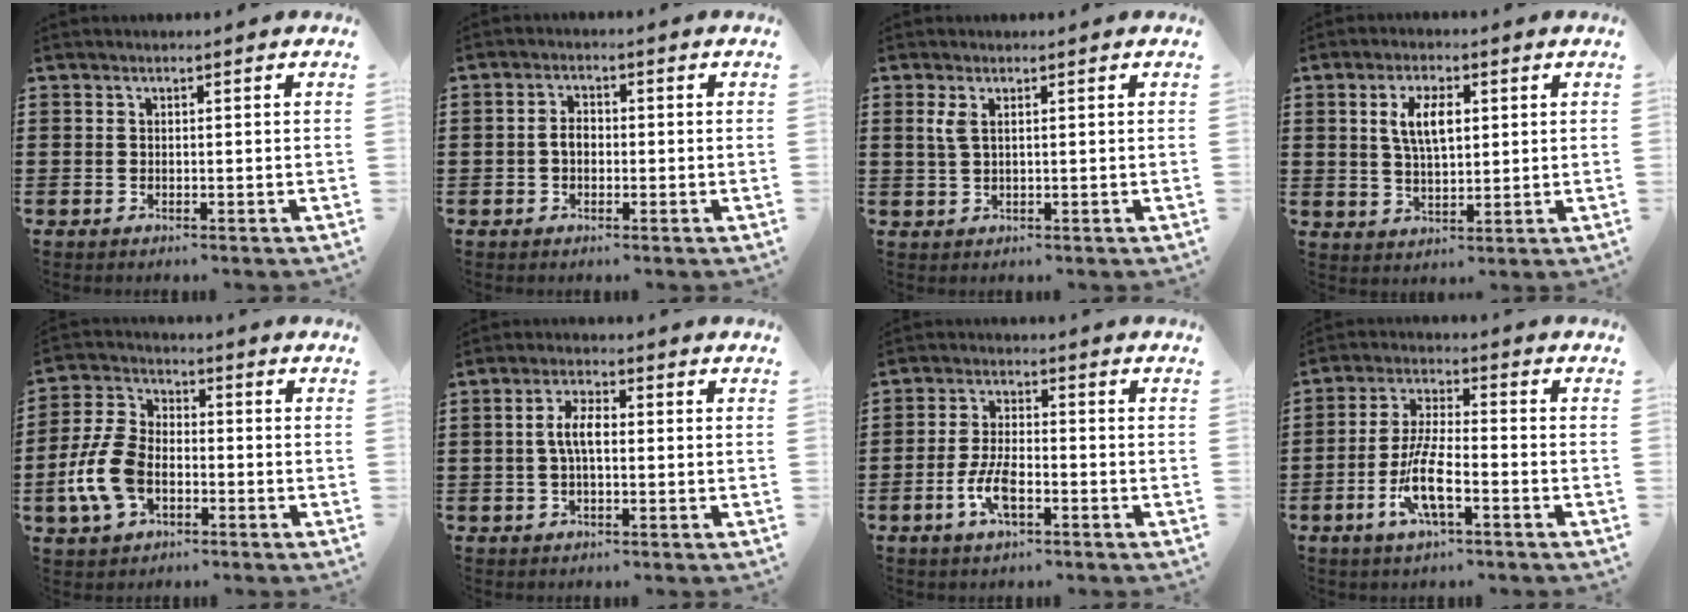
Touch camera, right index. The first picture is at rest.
{"total": 2.5, "force": [-0.4, 1.6, 1.9], "torque": [-0.036, 0.005, -0.009]}
{"total": 2.2, "force": [0.8, 0.7, 2.0], "torque": [-0.041, 0.005, 0.013]}
{"total": 5.8, "force": [1.5, 2.7, 4.9], "torque": [-0.103, 0.011, 0.025]}
{"total": 8.8, "force": [-2.8, 5.3, 6.5], "torque": [-0.169, -0.002, -0.058]}
{"total": 4.5, "force": [0.0, 1.9, 4.1], "torque": [-0.090, 0.001, -0.007]}
{"total": 6.0, "force": [-2.4, 2.6, 4.9], "torque": [-0.113, -0.001, -0.052]}
{"total": 8.5, "force": [-3.4, 2.3, 7.4], "torque": [-0.166, -0.010, -0.069]}